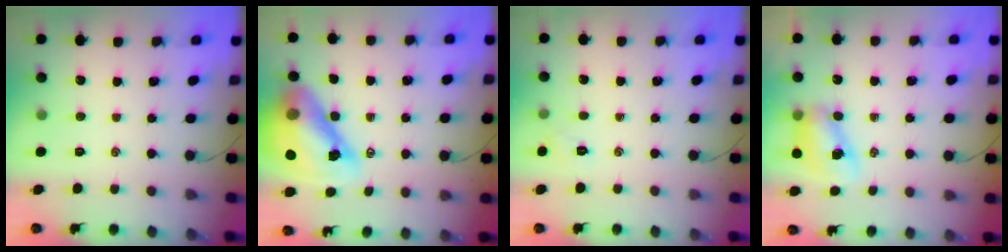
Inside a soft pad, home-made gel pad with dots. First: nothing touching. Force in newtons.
{"total": 19.6, "press": 18.8, "slide": 5.4}
{"total": 4.0, "press": 3.9, "slide": 1.2}
{"total": 8.2, "press": 8.1, "slide": 1.0}